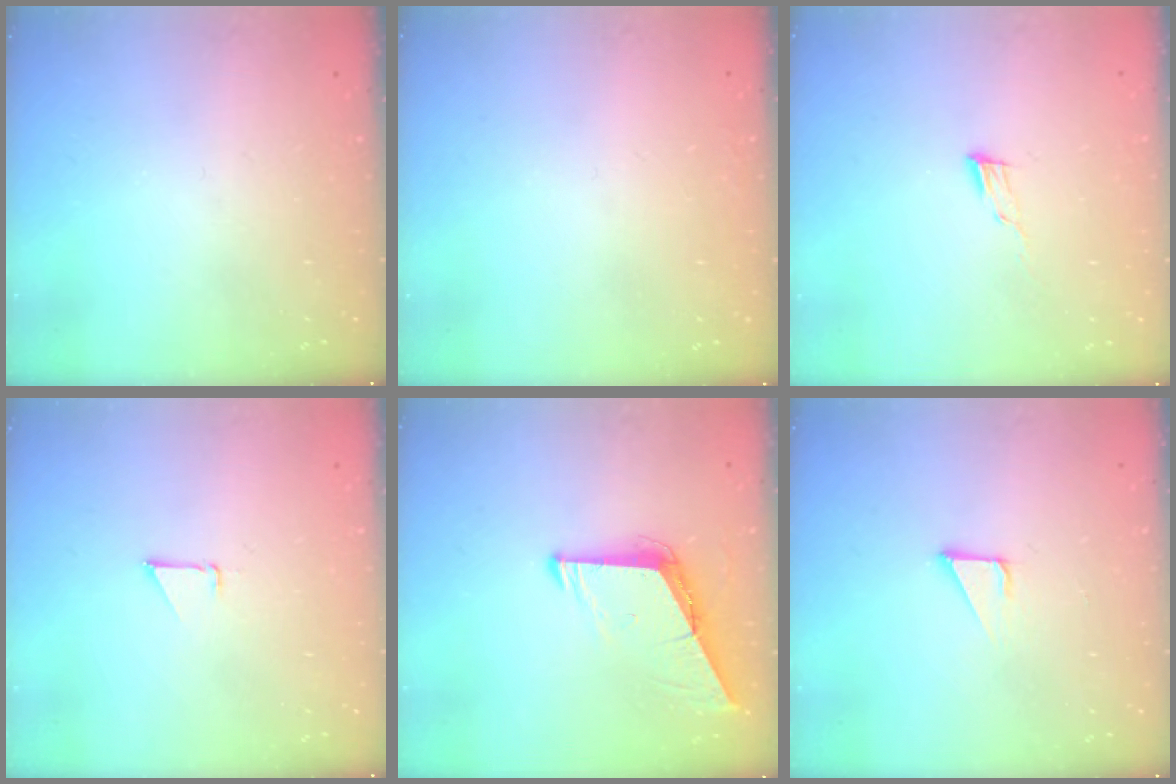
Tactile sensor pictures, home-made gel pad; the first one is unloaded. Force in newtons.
{"total": 1.6, "press": 1.5, "slide": 0.1}
{"total": 4.6, "press": 4.6, "slide": 0.4}
{"total": 0.8, "press": 0.8, "slide": 0.1}
{"total": 8.6, "press": 8.5, "slide": 0.8}
{"total": 3.2, "press": 3.2, "slide": 0.1}